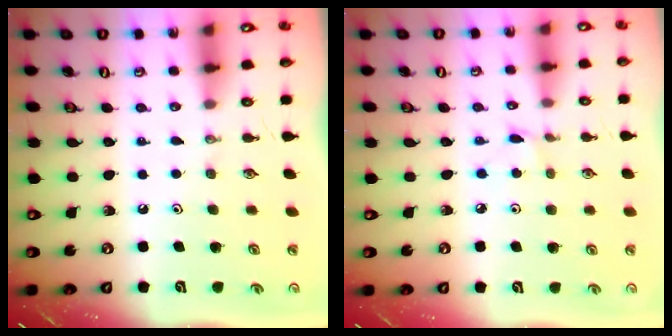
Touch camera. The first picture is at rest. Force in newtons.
{"total": 2.4, "press": 2.4, "slide": 0.3}